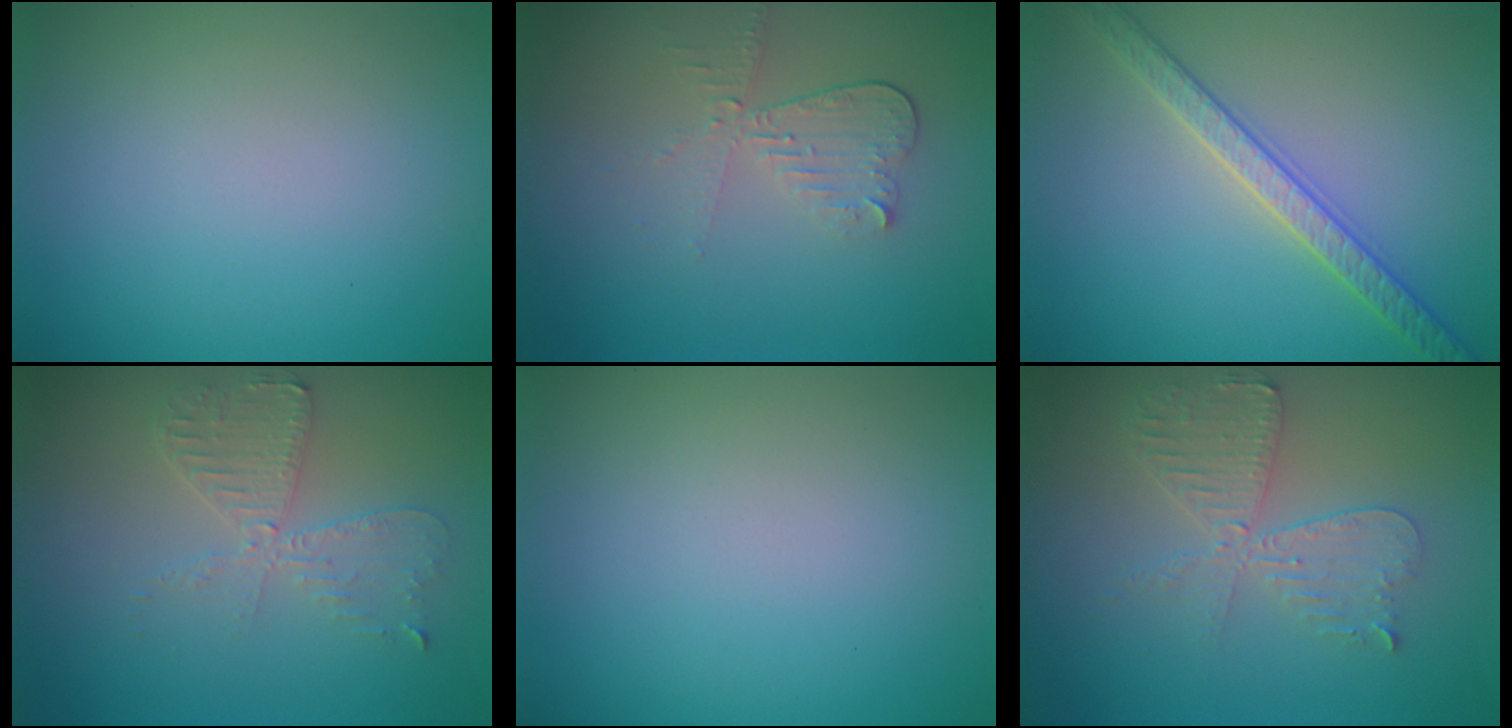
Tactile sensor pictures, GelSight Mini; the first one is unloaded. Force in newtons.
{"total": 3.0, "press": 2.6, "slide": 1.4}
{"total": 3.3, "press": 3.3, "slide": 0.1}
{"total": 3.6, "press": 3.0, "slide": 1.9}
{"total": 0.0}
{"total": 4.2, "press": 3.7, "slide": 2.1}